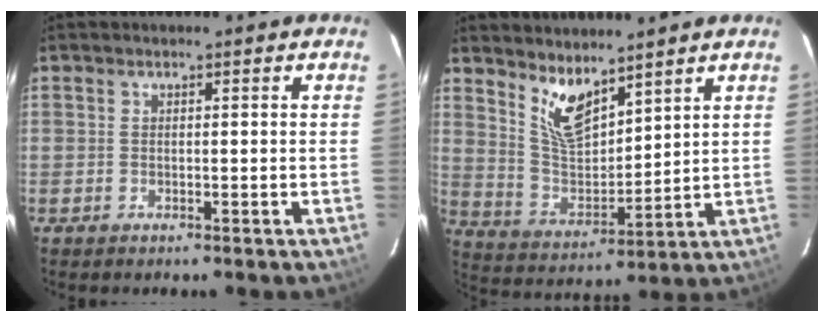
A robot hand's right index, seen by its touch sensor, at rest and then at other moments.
{"total": 9.2, "force": [6.7, 3.4, 5.4], "torque": [-0.102, -0.008, 0.140]}